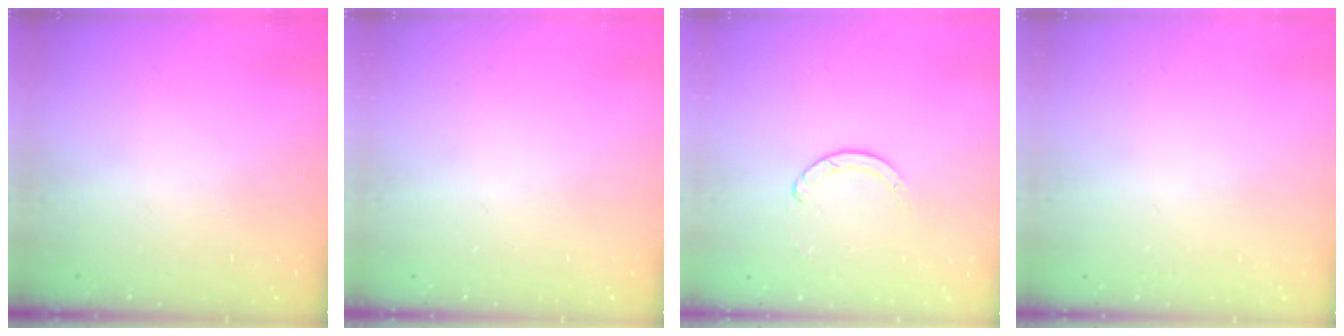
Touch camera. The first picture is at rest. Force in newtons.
{"total": 0.0}
{"total": 2.7, "press": 2.7, "slide": 0.3}
{"total": 2.6, "press": 2.6, "slide": 0.2}